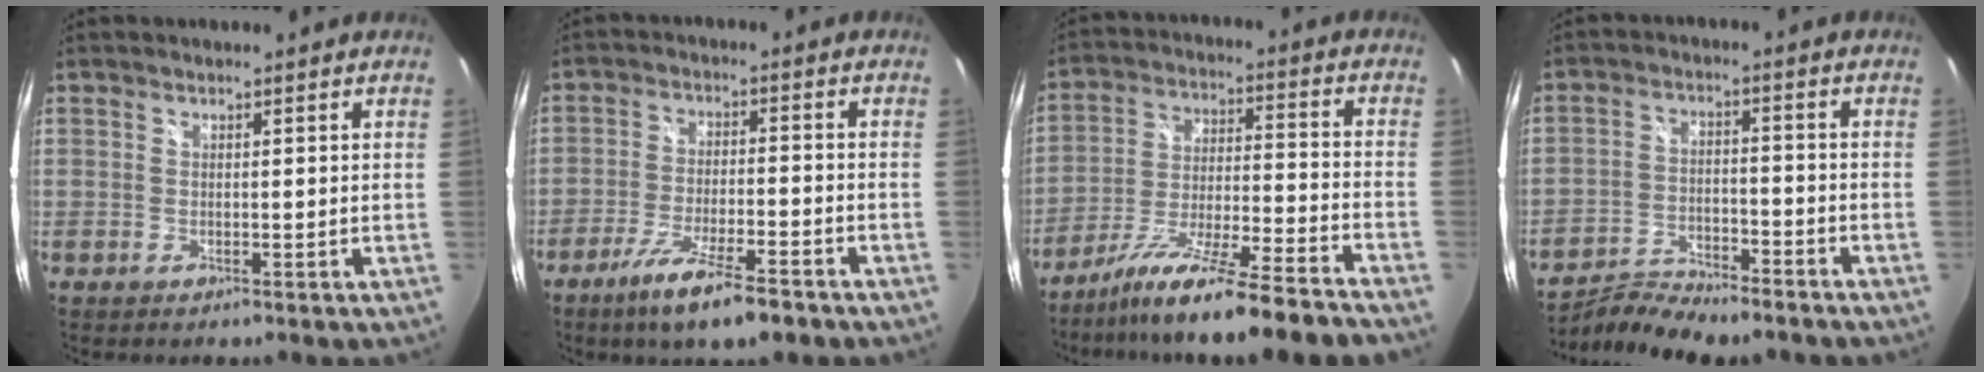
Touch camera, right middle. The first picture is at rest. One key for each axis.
{"total": 10.9, "fx": -7.6, "fy": 1.9, "fz": 7.5, "tx": -0.158, "ty": -0.026, "tz": -0.132}
{"total": 16.7, "fx": -13.9, "fy": -1.0, "fz": 9.3, "tx": -0.171, "ty": -0.039, "tz": -0.229}
{"total": 12.3, "fx": -10.9, "fy": 2.6, "fz": 4.9, "tx": -0.116, "ty": -0.021, "tz": -0.185}